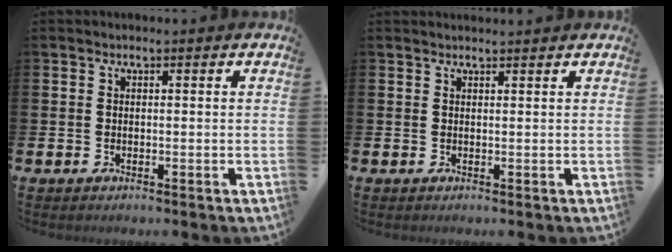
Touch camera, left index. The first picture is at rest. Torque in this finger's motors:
{"motor_torque": [0.16, -0.22, 0.03, 0.00]}